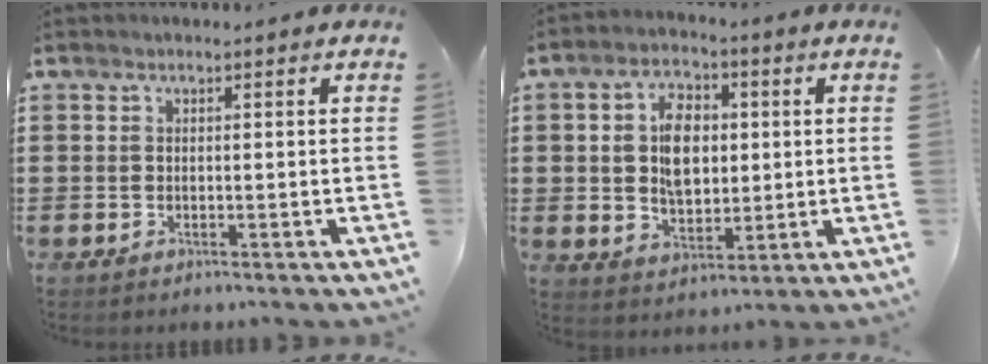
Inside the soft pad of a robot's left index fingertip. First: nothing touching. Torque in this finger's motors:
{"motor_torque": [1.07, 1.07, 0.15, 0.00]}